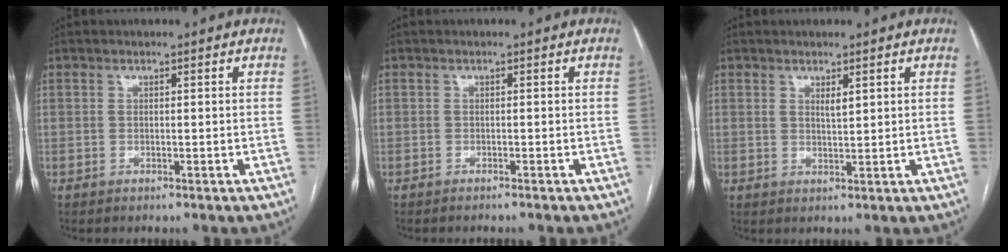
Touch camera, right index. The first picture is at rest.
{"total": 2.3, "force": [-2.0, 0.1, 1.0], "torque": [-0.015, -0.001, -0.023]}
{"total": 1.6, "force": [0.9, 0.4, 1.3], "torque": [-0.024, -0.005, 0.017]}